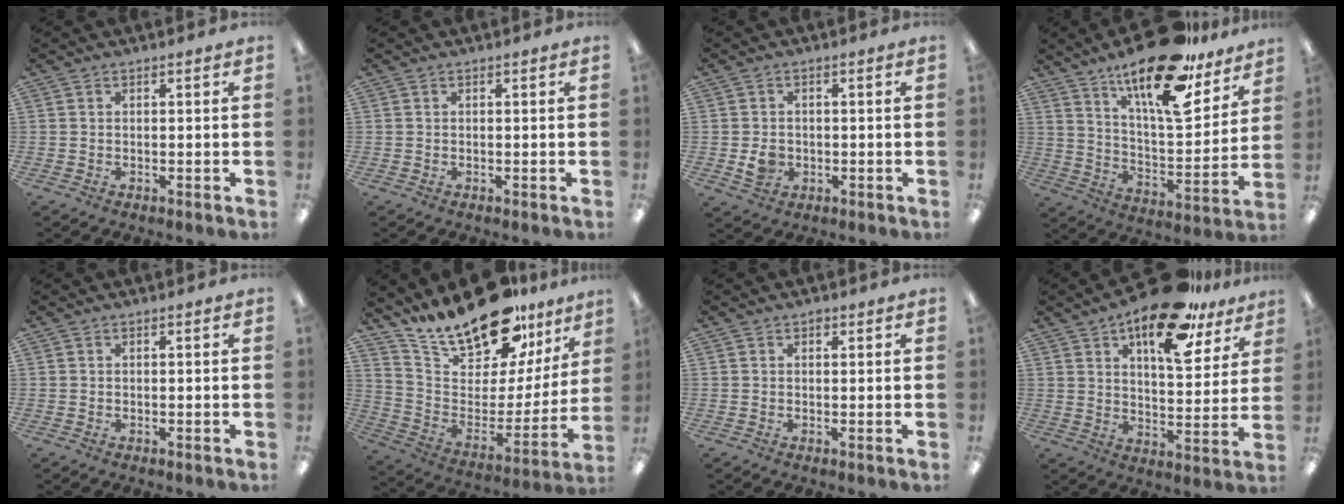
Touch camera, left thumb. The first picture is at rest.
{"total": 0.0}
{"total": 3.9, "force": [-0.6, 3.4, 1.8], "torque": [-0.022, -0.003, -0.014]}
{"total": 21.0, "force": [15.4, 6.7, 12.6], "torque": [-0.199, -0.104, 0.259]}
{"total": 0.0}
{"total": 21.3, "force": [18.2, 7.3, 8.1], "torque": [-0.148, -0.135, 0.321]}
{"total": 1.0, "force": [0.7, 0.6, 0.5], "torque": [-0.003, -0.001, 0.010]}
{"total": 20.1, "force": [13.5, 8.0, 12.5], "torque": [-0.180, -0.075, 0.219]}